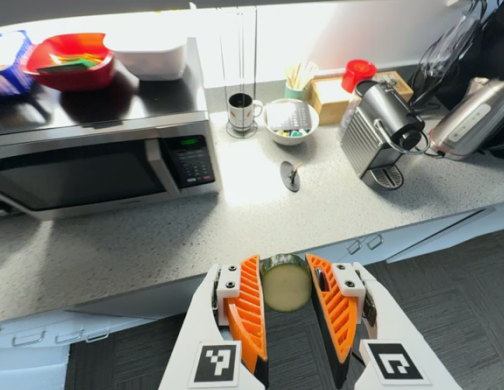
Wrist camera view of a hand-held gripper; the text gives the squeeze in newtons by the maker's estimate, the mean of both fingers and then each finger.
{"total": 10.9, "left": 10.6, "right": 11.3}